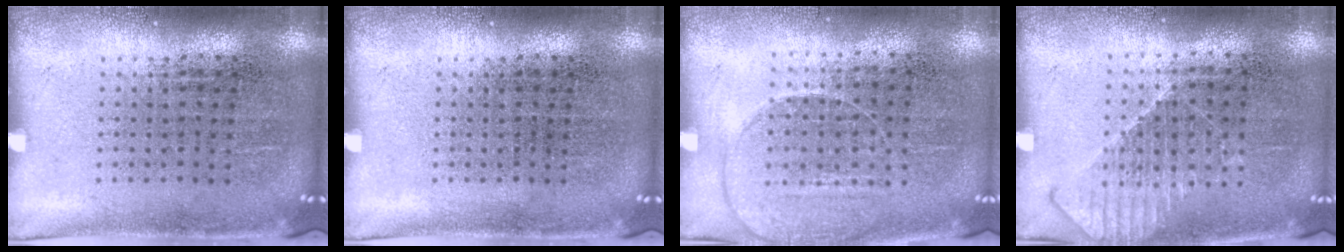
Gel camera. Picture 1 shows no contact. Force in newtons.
{"total": 0.0}
{"total": 1.4, "press": 1.3, "slide": 0.6}
{"total": 1.2, "press": 1.2, "slide": 0.3}